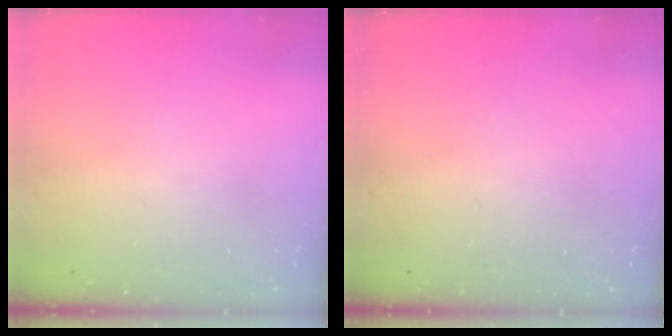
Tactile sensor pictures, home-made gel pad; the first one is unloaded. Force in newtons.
{"total": 0.0}